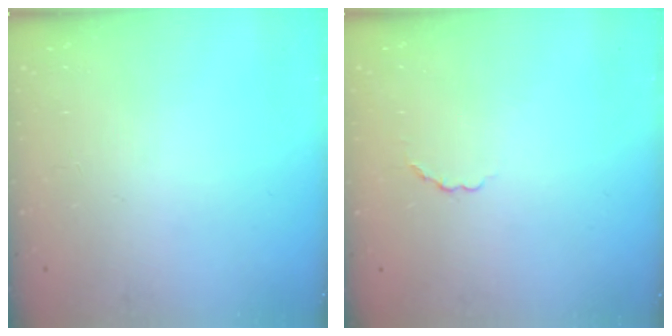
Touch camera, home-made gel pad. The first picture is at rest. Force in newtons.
{"total": 2.4, "press": 2.2, "slide": 1.0}